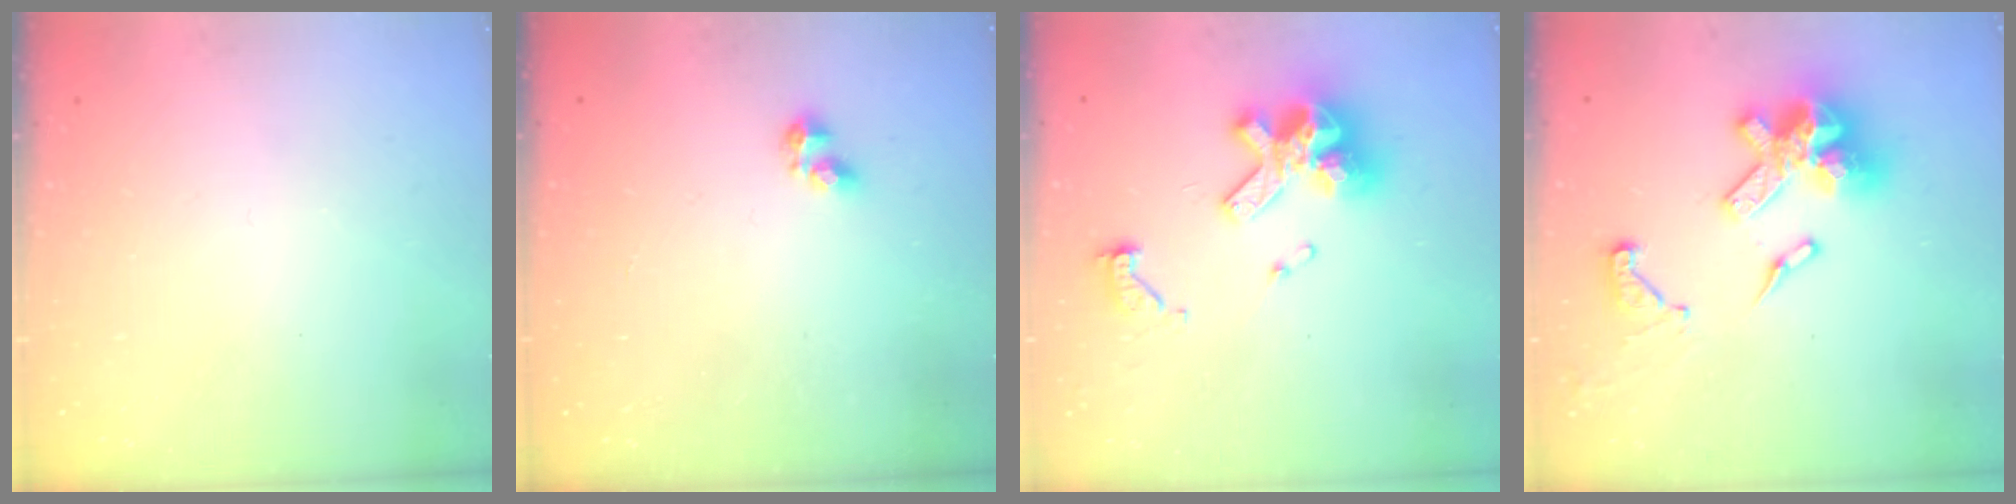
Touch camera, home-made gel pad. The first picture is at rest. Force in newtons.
{"total": 2.8, "press": 2.7, "slide": 0.5}
{"total": 12.9, "press": 12.8, "slide": 1.4}
{"total": 17.8, "press": 17.7, "slide": 1.7}